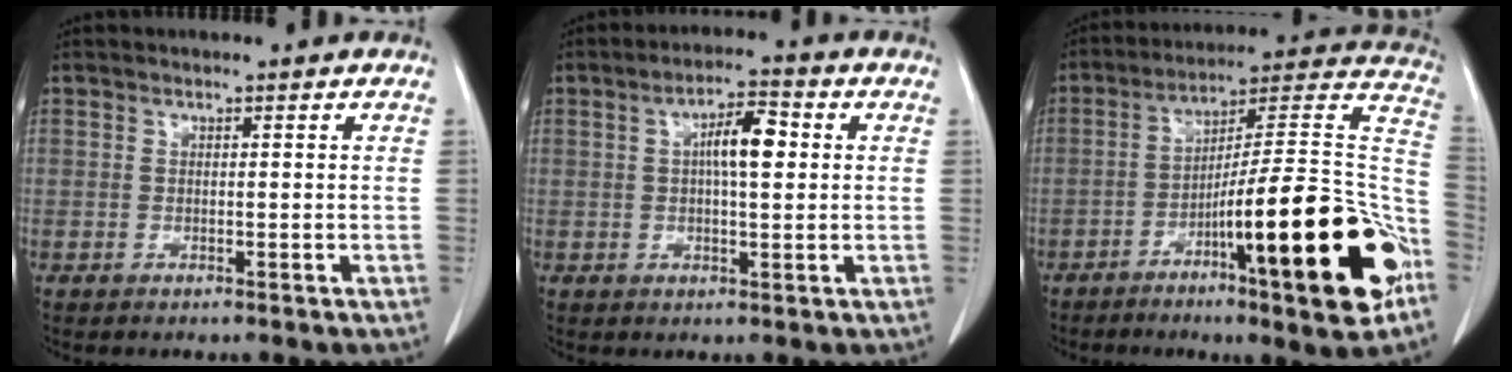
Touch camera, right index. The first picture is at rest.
{"total": 6.1, "force": [1.0, 1.5, 5.9], "torque": [-0.103, 0.013, 0.017]}
{"total": 25.8, "force": [-9.6, 2.7, 23.8], "torque": [-0.282, 0.007, -0.142]}